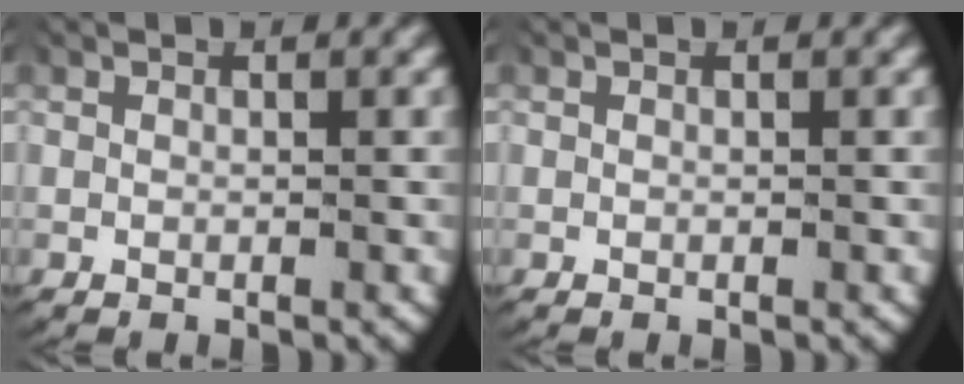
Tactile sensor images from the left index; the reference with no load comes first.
{"total": 0.0}